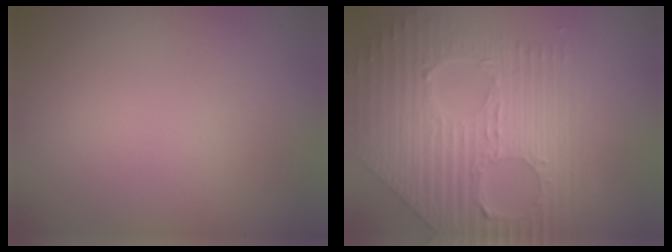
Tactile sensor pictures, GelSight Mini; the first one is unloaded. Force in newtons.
{"total": 10.0, "press": 6.9, "slide": 7.2}